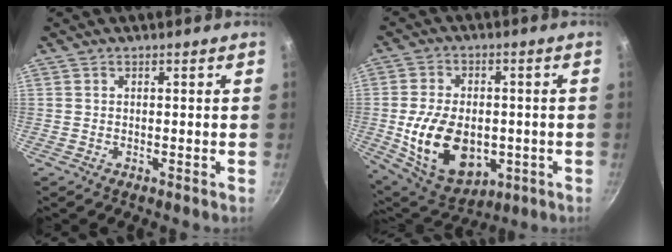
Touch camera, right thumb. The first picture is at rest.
{"total": 17.6, "force": [-2.7, 11.6, 12.9], "torque": [-0.206, 0.000, -0.025]}